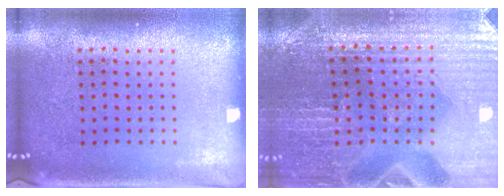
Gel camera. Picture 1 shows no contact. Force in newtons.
{"total": 2.5, "press": 2.4, "slide": 0.4}